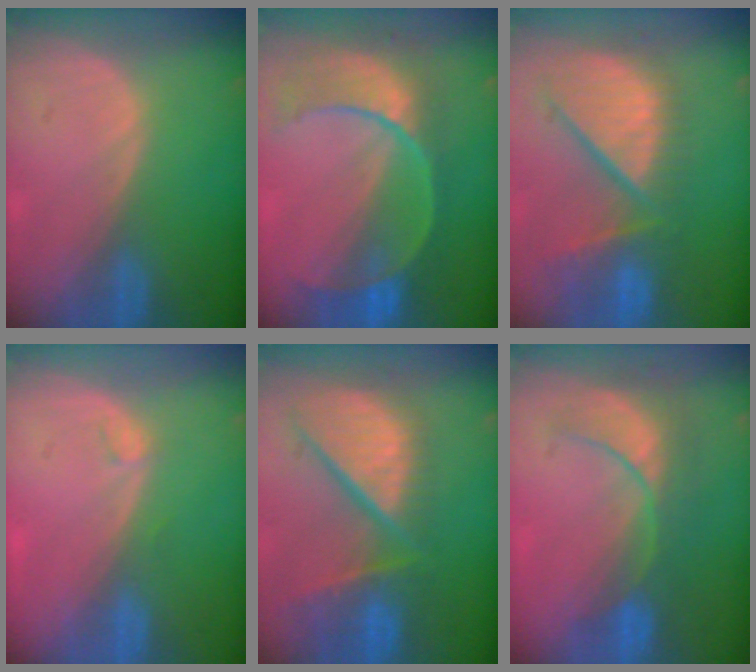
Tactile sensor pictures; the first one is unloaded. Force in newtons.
{"total": 10.3, "press": 9.0, "slide": 5.0}
{"total": 11.7, "press": 10.3, "slide": 5.5}
{"total": 1.0, "press": 0.9, "slide": 0.3}
{"total": 12.7, "press": 10.5, "slide": 7.1}
{"total": 7.8, "press": 7.5, "slide": 1.9}